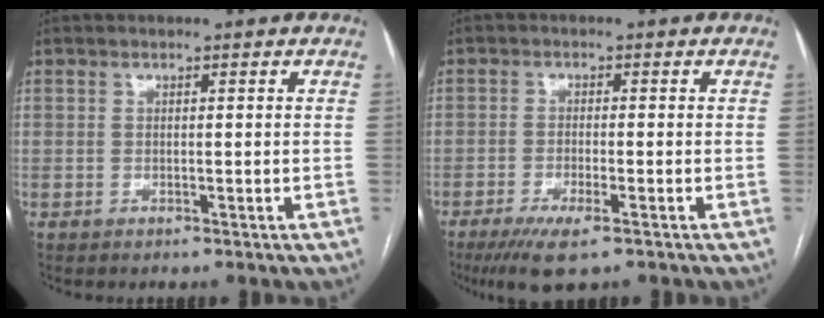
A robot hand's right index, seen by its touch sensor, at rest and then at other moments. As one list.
[{"total": 5.9, "force": [-3.7, 0.8, 4.5], "torque": [-0.084, -0.015, -0.063]}]